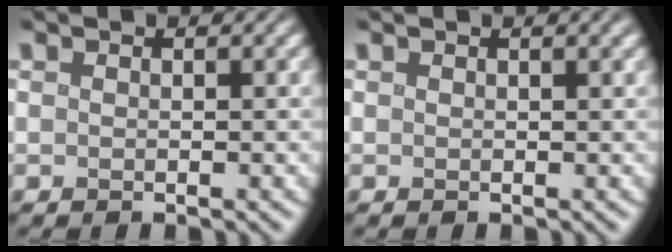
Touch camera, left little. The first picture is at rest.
{"total": 1.8, "force": [1.0, 0.7, 1.3], "torque": [-0.006, 0.010, 0.002]}